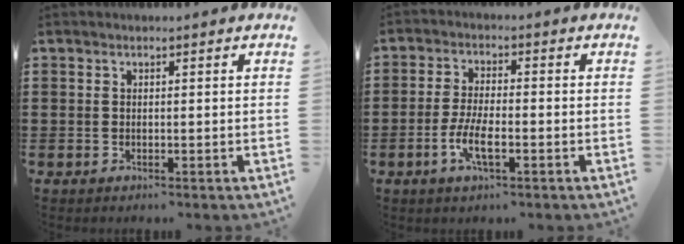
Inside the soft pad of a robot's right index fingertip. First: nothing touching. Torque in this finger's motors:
{"motor_torque": [1.09, 1.05, 0.46, 0.12]}